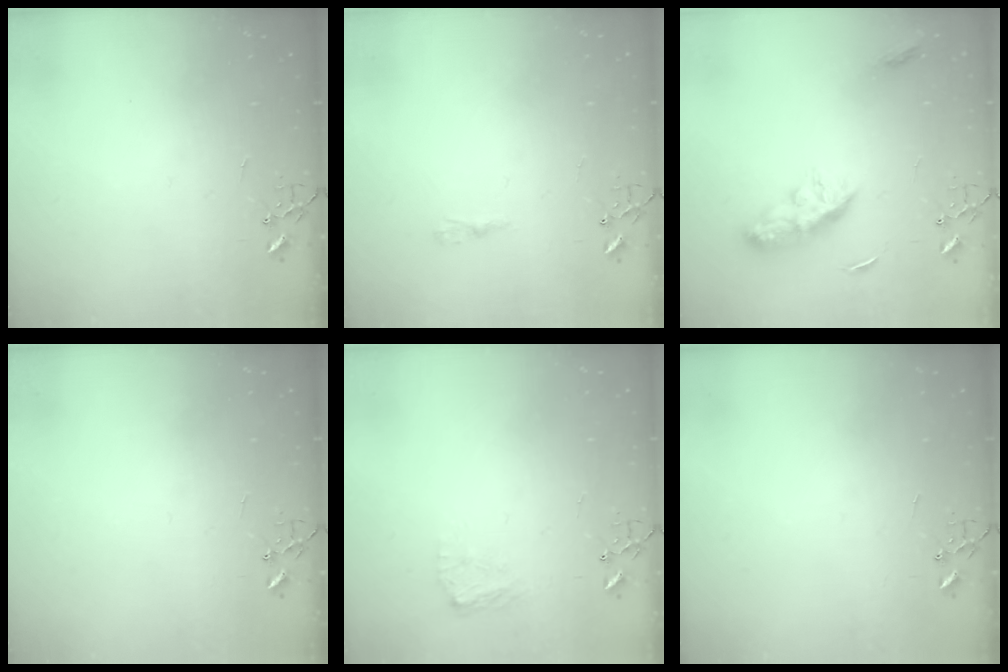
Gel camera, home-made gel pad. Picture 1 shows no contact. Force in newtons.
{"total": 3.6, "press": 3.6, "slide": 0.4}
{"total": 9.7, "press": 9.7, "slide": 0.1}
{"total": 0.0}
{"total": 7.9, "press": 7.9, "slide": 0.3}
{"total": 0.0}